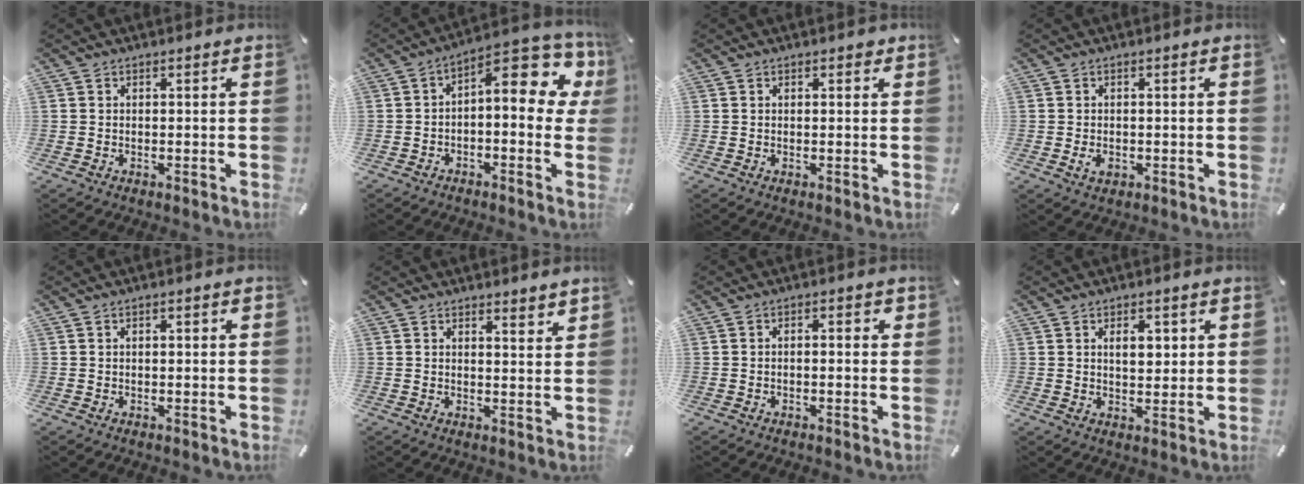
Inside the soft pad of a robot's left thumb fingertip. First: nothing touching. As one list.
[{"total": 12.1, "force": [3.0, 5.6, 10.3], "torque": [-0.136, -0.033, 0.048]}, {"total": 1.0, "force": [0.5, 0.6, 0.6], "torque": [-0.004, 0.000, 0.007]}, {"total": 3.0, "force": [-0.7, 1.9, 2.2], "torque": [-0.054, -0.003, -0.015]}, {"total": 1.0, "force": [0.0, 0.4, 0.9], "torque": [-0.016, 0.002, -0.001]}, {"total": 2.7, "force": [2.6, 0.5, 0.4], "torque": [0.005, -0.024, 0.046]}, {"total": 1.8, "force": [-0.7, 0.6, 1.6], "torque": [-0.027, 0.004, -0.014]}, {"total": 4.7, "force": [1.4, 2.9, 3.3], "torque": [-0.041, -0.004, 0.015]}]